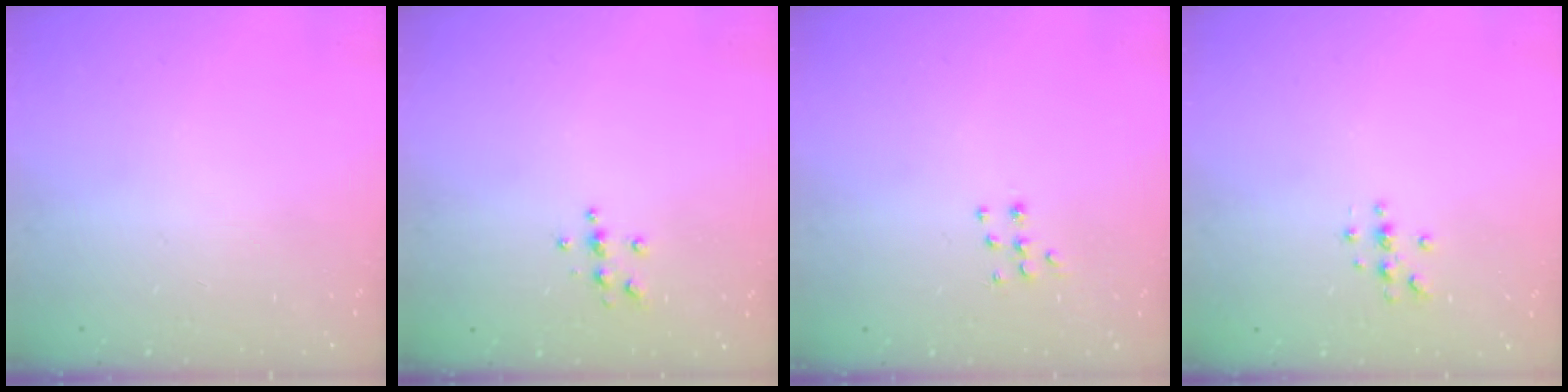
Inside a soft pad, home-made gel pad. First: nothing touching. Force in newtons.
{"total": 4.7, "press": 4.7, "slide": 0.6}
{"total": 6.1, "press": 6.0, "slide": 0.7}
{"total": 3.2, "press": 3.2, "slide": 0.4}